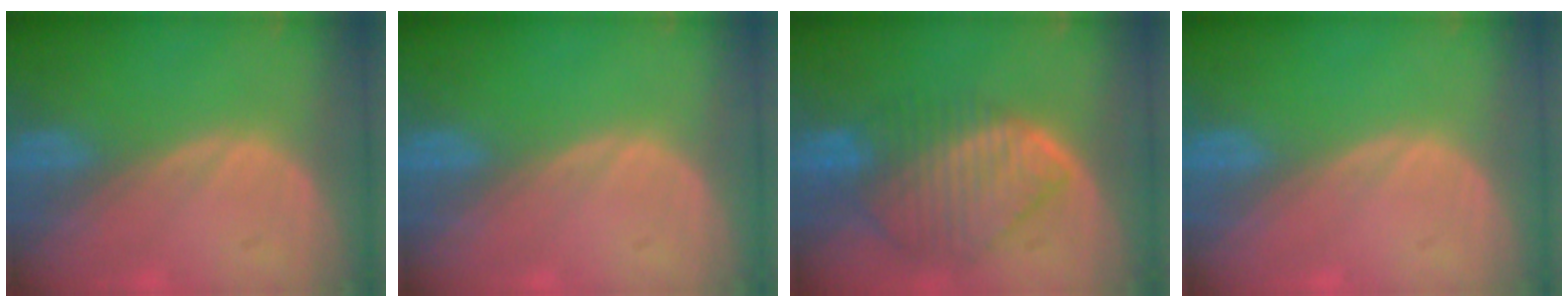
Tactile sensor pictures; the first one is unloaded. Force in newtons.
{"total": 0.0}
{"total": 9.7, "press": 8.5, "slide": 4.7}
{"total": 0.0}